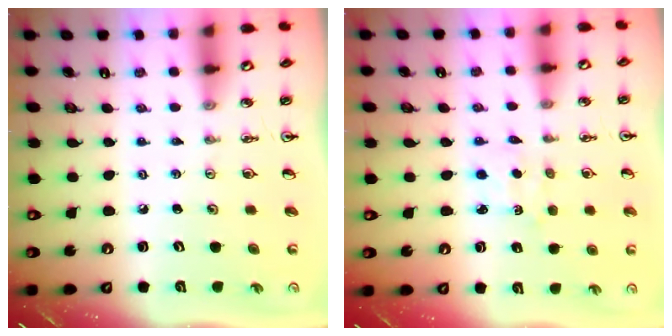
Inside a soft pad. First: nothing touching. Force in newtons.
{"total": 2.3, "press": 2.3, "slide": 0.3}